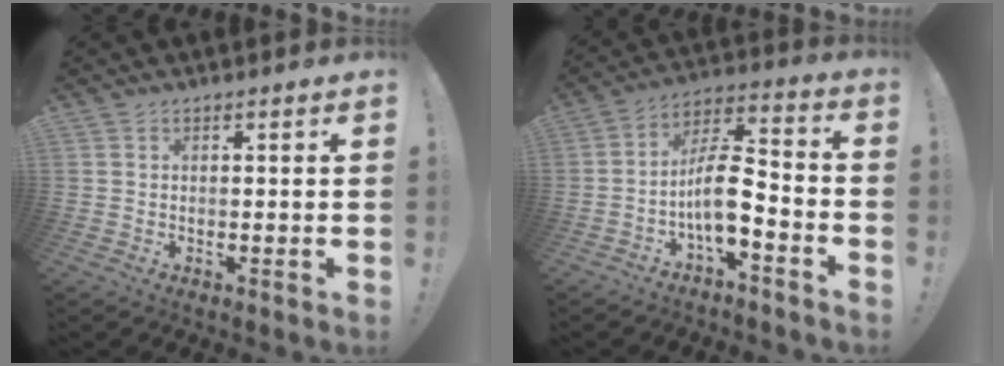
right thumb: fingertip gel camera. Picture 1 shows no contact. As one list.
[{"total": 12.2, "force": [-3.7, 5.1, 10.4], "torque": [-0.196, 0.019, -0.066]}]